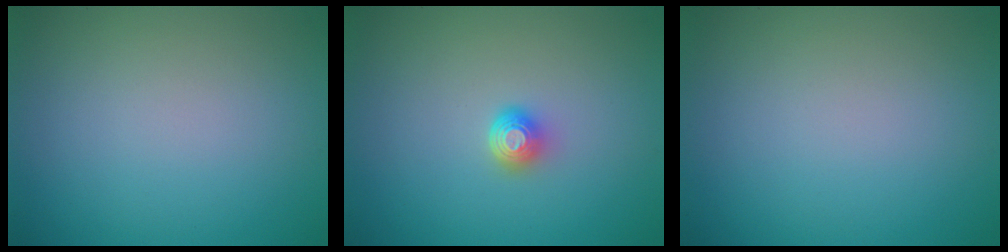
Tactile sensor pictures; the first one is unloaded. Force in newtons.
{"total": 1.6, "press": 1.2, "slide": 1.0}
{"total": 0.0}